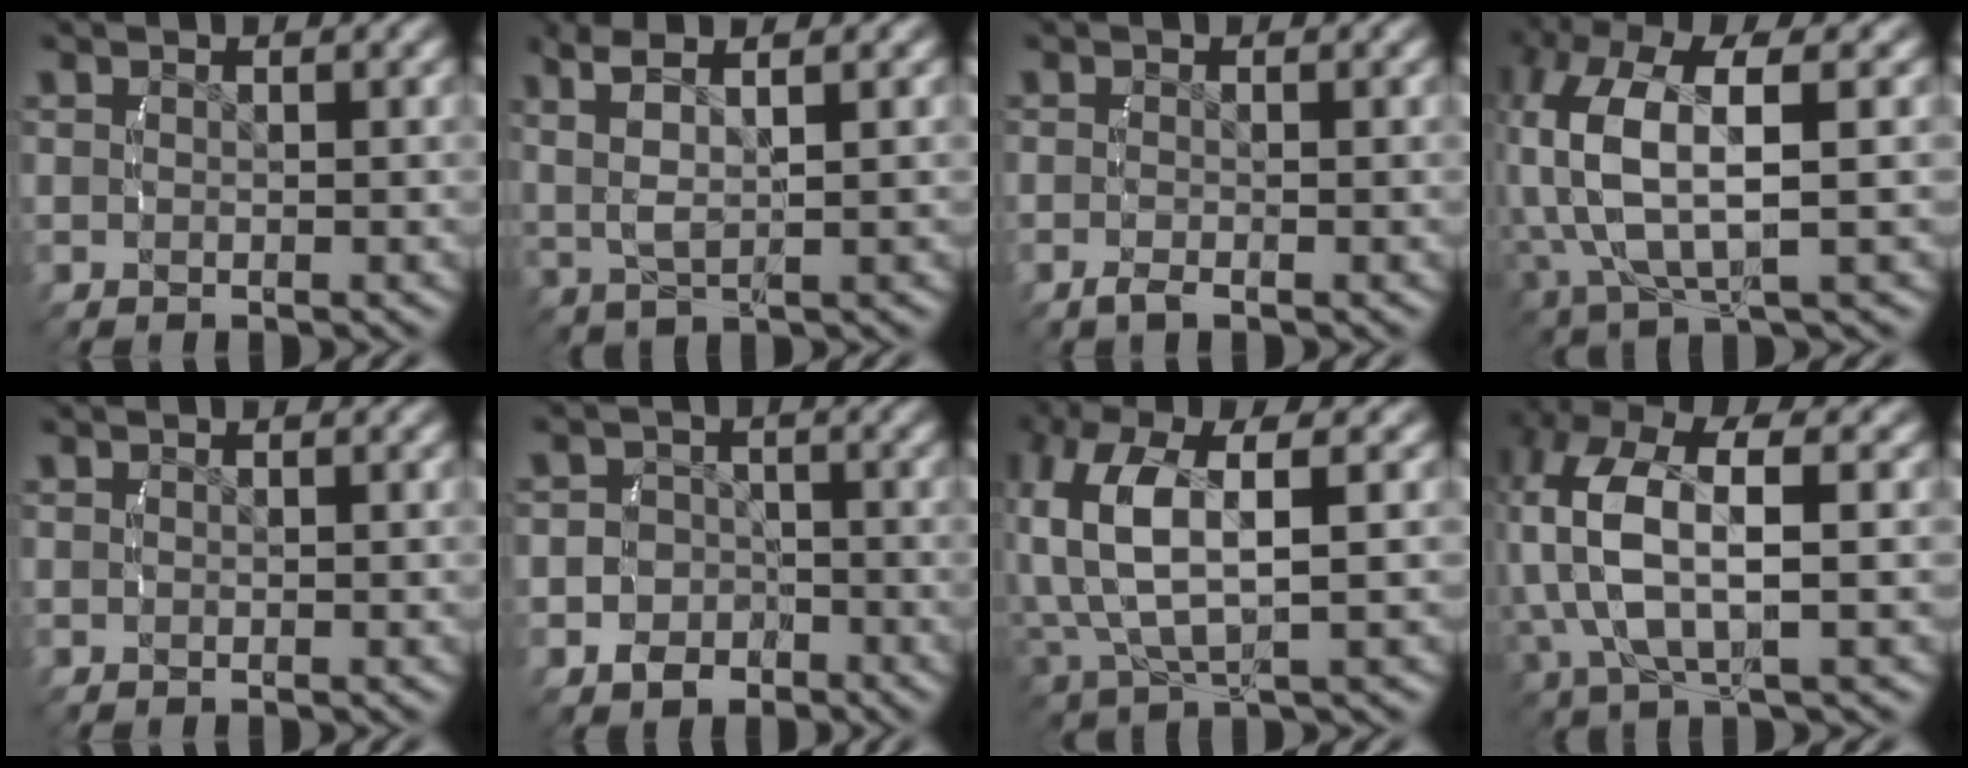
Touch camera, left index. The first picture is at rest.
{"total": 5.9, "force": [2.5, 2.7, 4.6], "torque": [-0.101, 0.014, 0.038]}
{"total": 1.1, "force": [-0.8, -0.2, 0.7], "torque": [-0.020, -0.002, -0.015]}
{"total": 9.4, "force": [0.9, 5.7, 7.5], "torque": [-0.189, -0.024, 0.025]}
{"total": 0.0}
{"total": 6.2, "force": [-2.2, 5.7, 1.1], "torque": [-0.035, -0.014, -0.045]}
{"total": 8.1, "force": [0.9, 4.6, 6.6], "torque": [-0.165, -0.017, 0.029]}
{"total": 8.5, "force": [1.1, 5.0, 6.8], "torque": [-0.176, -0.020, 0.025]}